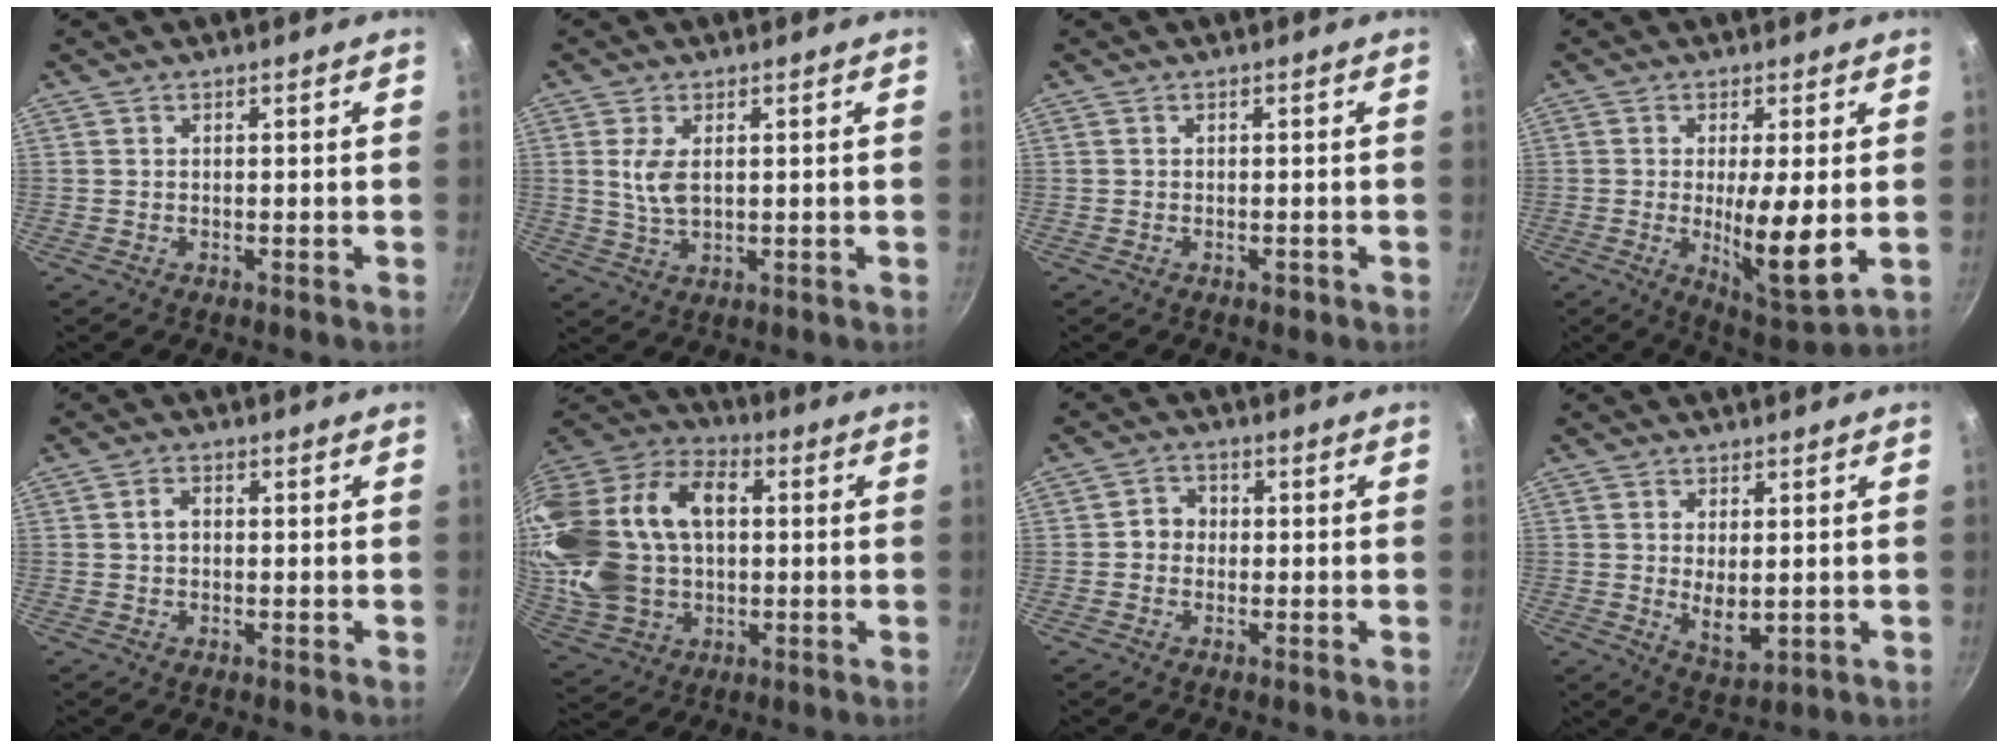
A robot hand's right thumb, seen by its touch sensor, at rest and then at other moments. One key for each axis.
{"total": 5.1, "fx": 1.1, "fy": 2.7, "fz": 4.2, "tx": -0.083, "ty": -0.008, "tz": 0.024}
{"total": 0.9, "fx": -0.5, "fy": 0.6, "fz": 0.6, "tx": -0.008, "ty": 0.004, "tz": -0.004}
{"total": 11.2, "fx": -0.6, "fy": 2.5, "fz": 11.0, "tx": -0.179, "ty": -0.026, "tz": -0.002}
{"total": 2.2, "fx": 0.1, "fy": 1.6, "fz": 1.5, "tx": -0.020, "ty": 0.009, "tz": 0.001}
{"total": 27.4, "fx": 2.7, "fy": 18.7, "fz": 19.9, "tx": -0.404, "ty": 0.035, "tz": 0.055}
{"total": 3.4, "fx": -0.3, "fy": 3.1, "fz": 1.4, "tx": -0.002, "ty": 0.010, "tz": -0.012}
{"total": 5.6, "fx": 0.2, "fy": 2.8, "fz": 4.9, "tx": -0.076, "ty": -0.013, "tz": 0.018}